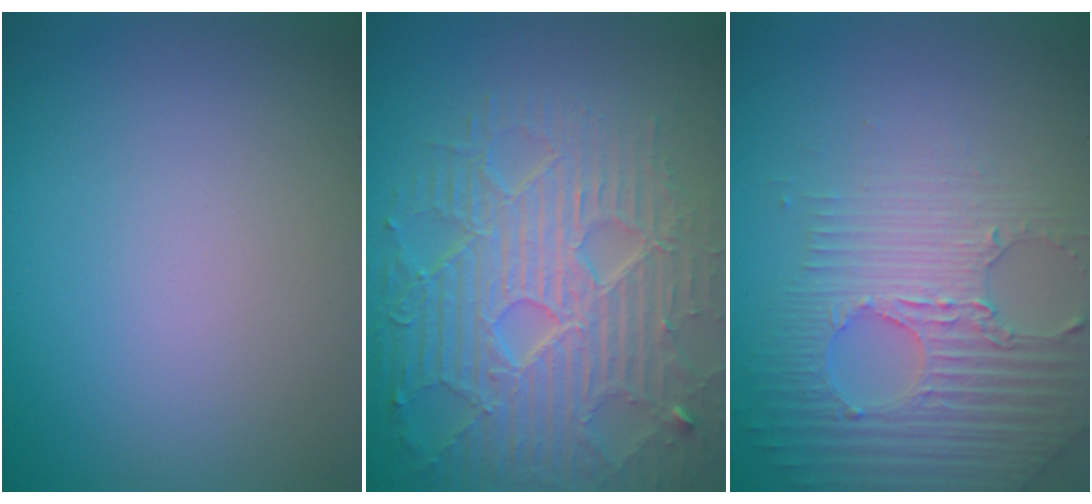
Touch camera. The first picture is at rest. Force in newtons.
{"total": 8.4, "press": 6.1, "slide": 5.8}
{"total": 4.7, "press": 4.2, "slide": 1.9}